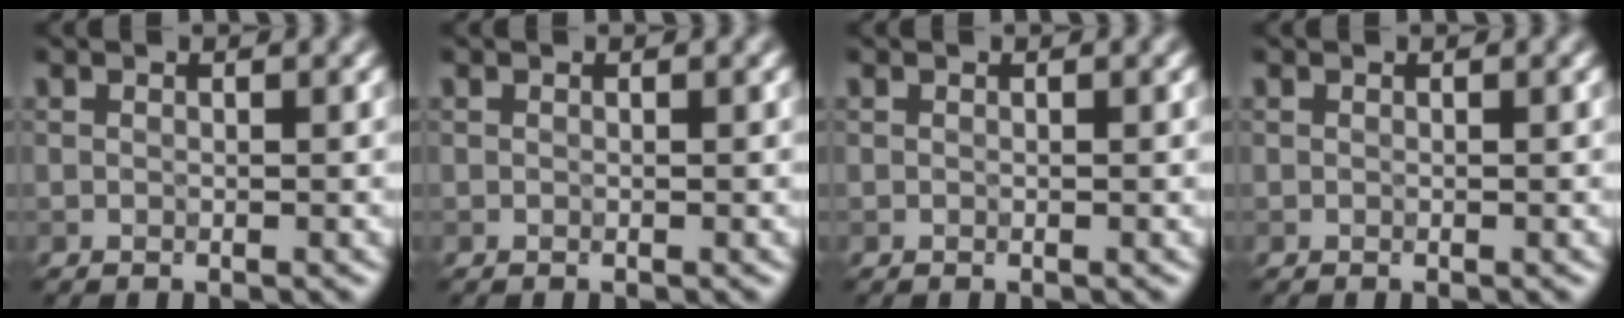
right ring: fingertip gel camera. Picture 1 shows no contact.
{"total": 0.0}
{"total": 0.0}
{"total": 0.0}